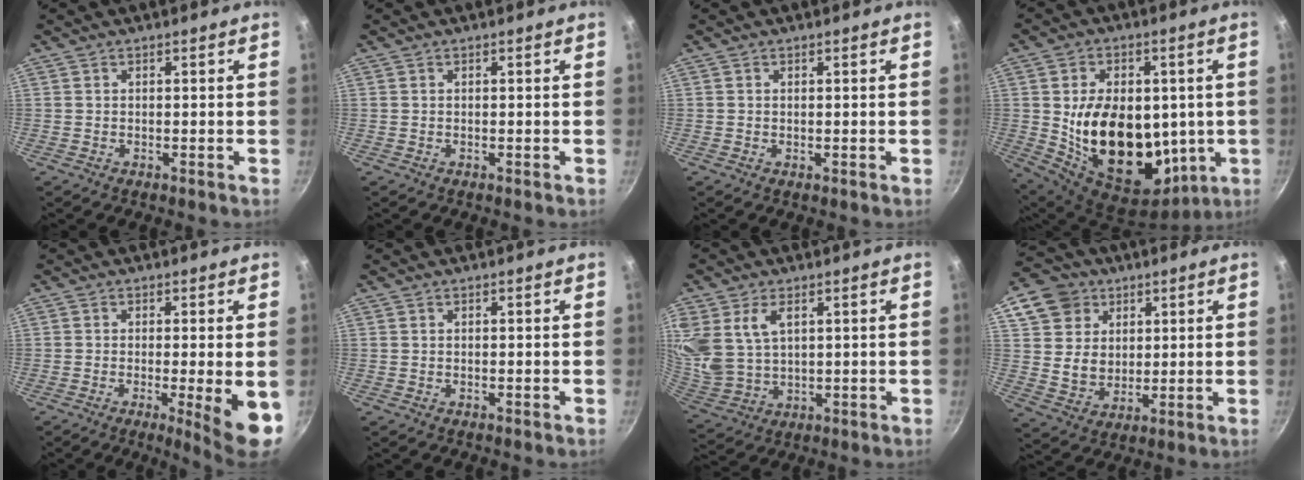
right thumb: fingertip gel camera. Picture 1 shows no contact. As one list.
[{"total": 0.0}, {"total": 0.0}, {"total": 23.6, "force": [0.4, 15.8, 17.5], "torque": [-0.265, -0.023, 0.025]}, {"total": 8.3, "force": [-1.7, 1.1, 8.1], "torque": [-0.108, -0.009, -0.019]}, {"total": 0.0}, {"total": 12.0, "force": [4.5, 8.1, 7.7], "torque": [-0.156, -0.019, 0.103]}, {"total": 12.2, "force": [5.2, 10.0, 4.5], "torque": [-0.048, -0.010, 0.096]}]